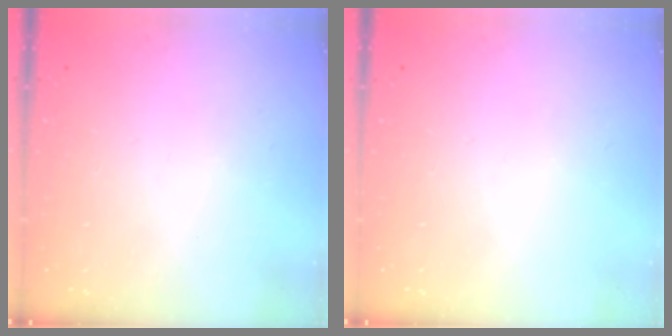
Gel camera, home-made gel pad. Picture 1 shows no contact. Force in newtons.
{"total": 0.0}